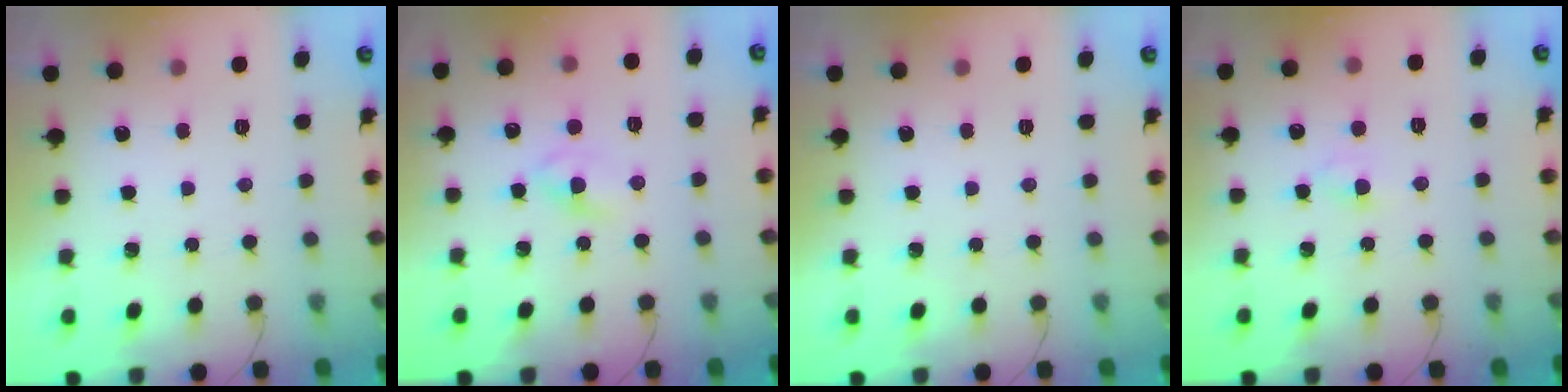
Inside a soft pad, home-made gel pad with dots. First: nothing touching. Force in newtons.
{"total": 2.7, "press": 2.5, "slide": 1.1}
{"total": 0.0}
{"total": 2.7, "press": 2.6, "slide": 1.0}